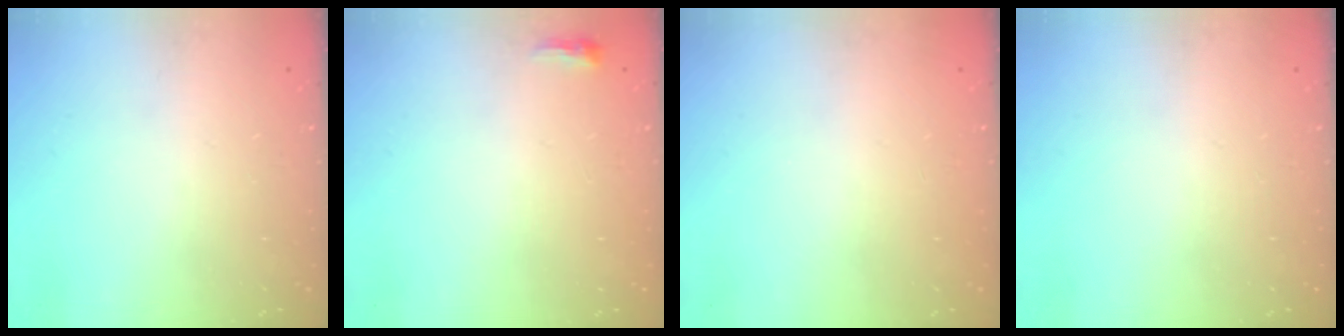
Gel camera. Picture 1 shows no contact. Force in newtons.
{"total": 2.9, "press": 2.8, "slide": 0.8}
{"total": 2.7, "press": 2.0, "slide": 1.8}
{"total": 0.0}